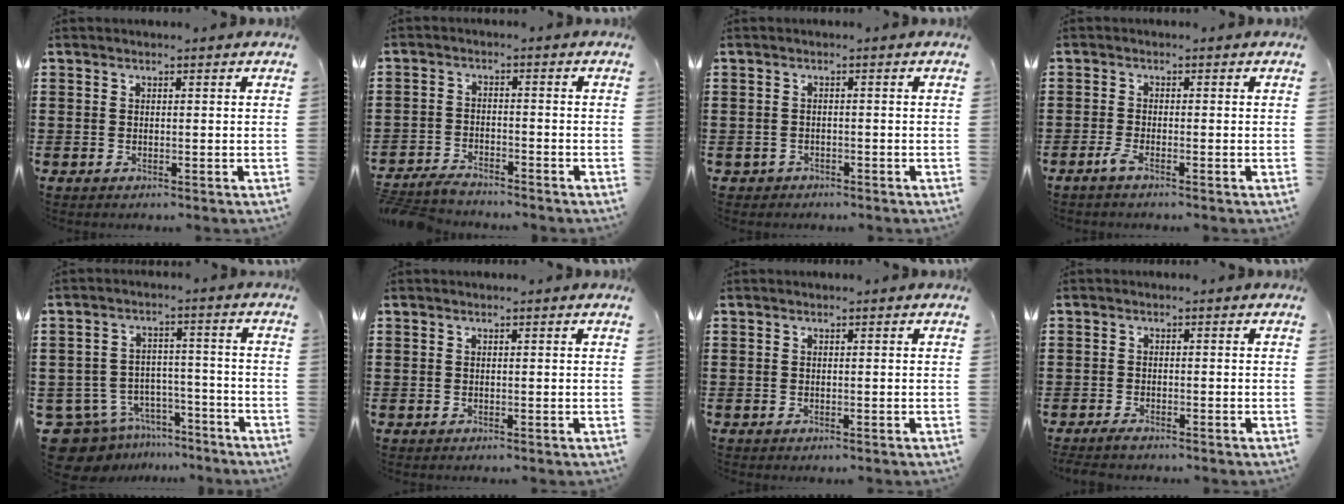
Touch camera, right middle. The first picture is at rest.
{"total": 3.4, "force": [-3.3, 0.6, 0.4], "torque": [-0.019, 0.003, -0.072]}
{"total": 0.9, "force": [-0.8, 0.4, 0.0], "torque": [-0.004, 0.000, -0.019]}
{"total": 1.7, "force": [-1.2, 0.2, 1.3], "torque": [-0.038, -0.007, -0.026]}
{"total": 8.8, "force": [-7.7, 3.9, 1.6], "torque": [-0.060, 0.023, -0.151]}
{"total": 0.0}
{"total": 0.0}
{"total": 1.3, "force": [-1.1, 0.3, 0.4], "torque": [-0.019, -0.004, -0.024]}